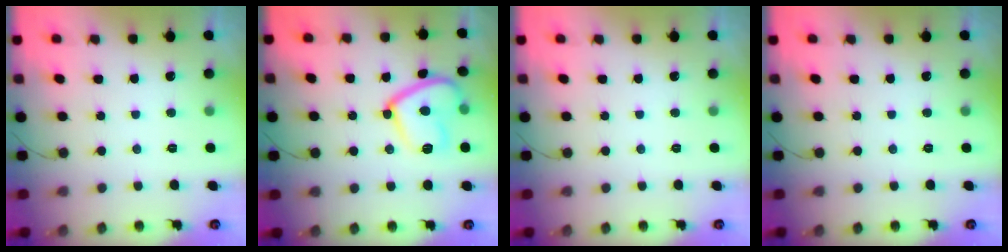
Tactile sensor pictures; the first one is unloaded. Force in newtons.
{"total": 13.4, "press": 13.4, "slide": 0.6}
{"total": 0.0}
{"total": 0.0}